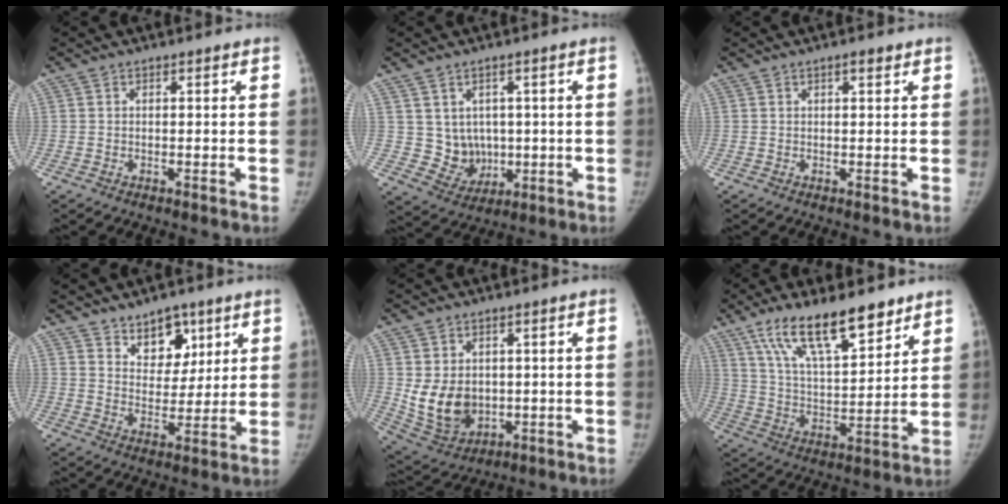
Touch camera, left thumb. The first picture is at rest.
{"total": 6.9, "force": [0.7, 6.1, 3.1], "torque": [-0.012, -0.009, 0.030]}
{"total": 1.3, "force": [0.8, 0.5, 1.0], "torque": [-0.008, -0.001, 0.010]}
{"total": 9.0, "force": [5.6, 5.9, 3.8], "torque": [-0.020, -0.036, 0.095]}
{"total": 10.7, "force": [0.1, 8.4, 6.7], "torque": [-0.087, -0.014, 0.029]}
{"total": 17.8, "force": [11.8, 6.1, 11.7], "torque": [-0.167, -0.057, 0.218]}